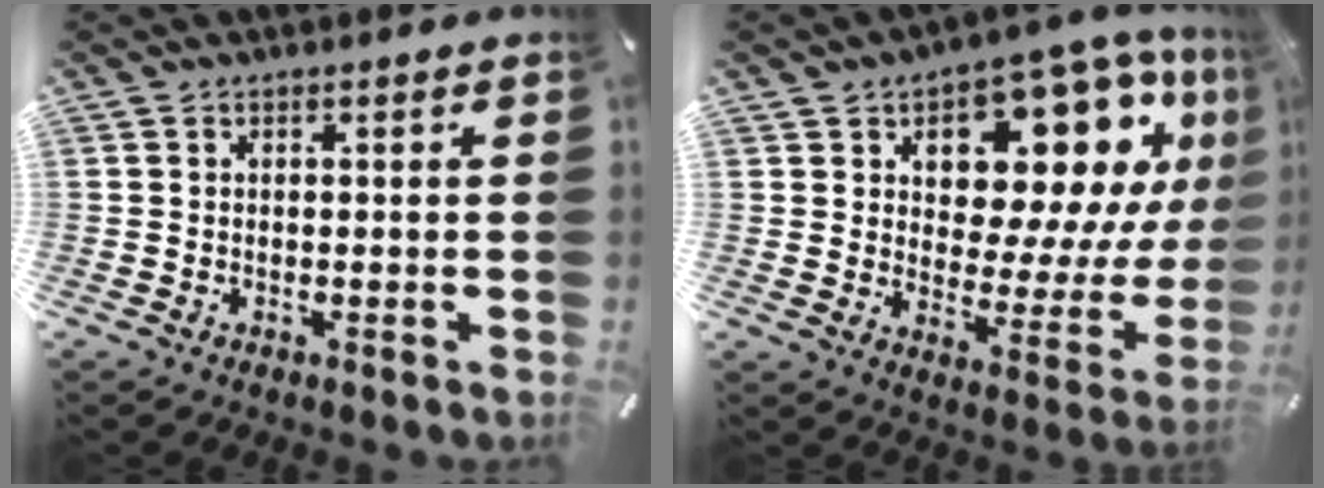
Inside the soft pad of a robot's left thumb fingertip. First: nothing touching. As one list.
[{"total": 16.8, "force": [10.2, 8.9, 9.9], "torque": [-0.133, -0.087, 0.170]}]